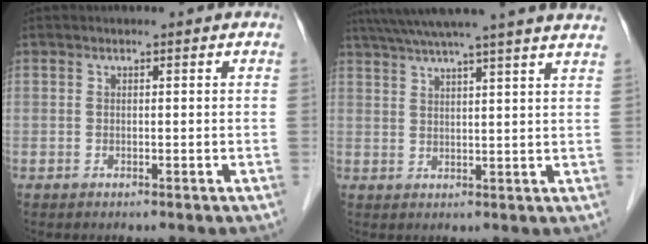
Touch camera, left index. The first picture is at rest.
{"total": 18.6, "force": [16.2, -1.3, 9.1], "torque": [-0.158, 0.010, 0.212]}